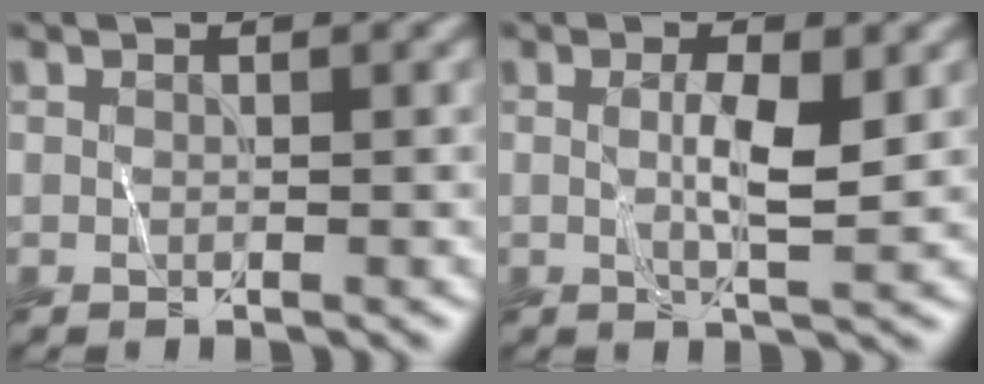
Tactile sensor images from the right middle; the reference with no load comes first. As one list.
[{"total": 3.2, "force": [0.5, 0.5, 3.1], "torque": [-0.056, 0.003, 0.010]}]